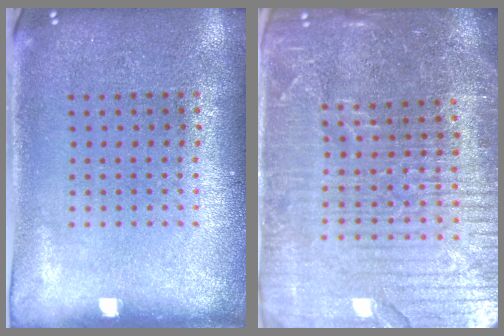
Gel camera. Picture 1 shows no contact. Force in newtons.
{"total": 5.6, "press": 5.1, "slide": 2.5}